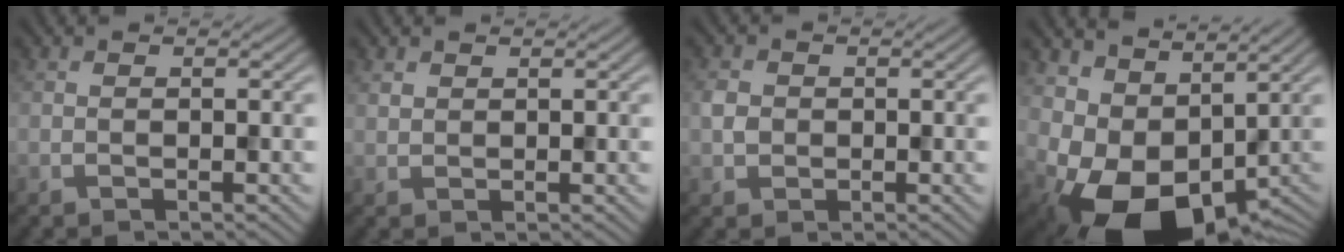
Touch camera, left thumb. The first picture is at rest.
{"total": 1.3, "force": [0.9, 0.7, 0.4], "torque": [-0.010, 0.000, 0.023]}
{"total": 2.2, "force": [0.0, 2.0, 0.9], "torque": [-0.022, 0.001, -0.006]}
{"total": 10.6, "force": [0.5, 7.3, 7.7], "torque": [-0.140, -0.035, 0.027]}